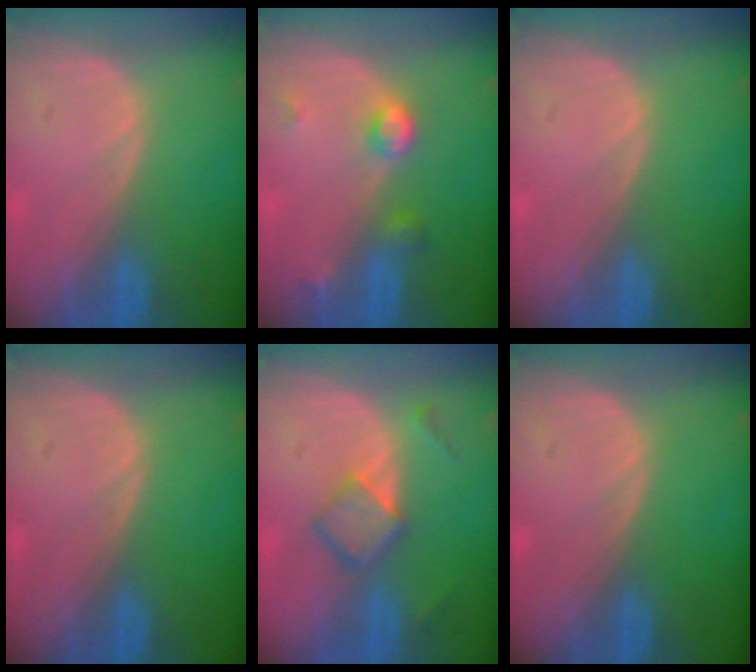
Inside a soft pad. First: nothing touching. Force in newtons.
{"total": 3.8, "press": 3.5, "slide": 1.5}
{"total": 0.0}
{"total": 0.0}
{"total": 5.1, "press": 4.7, "slide": 2.2}
{"total": 0.0}